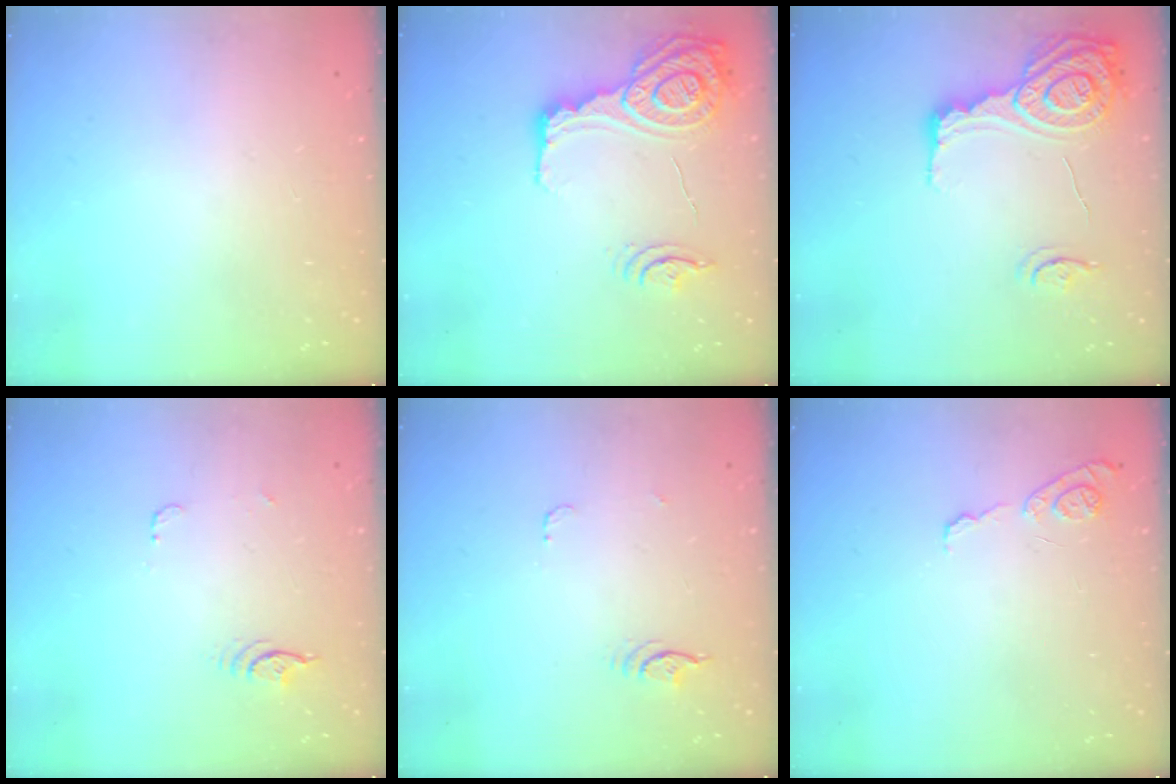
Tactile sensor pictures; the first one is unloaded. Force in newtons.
{"total": 16.0, "press": 15.9, "slide": 1.2}
{"total": 16.9, "press": 16.8, "slide": 1.4}
{"total": 4.4, "press": 4.1, "slide": 1.6}
{"total": 3.8, "press": 3.4, "slide": 1.6}
{"total": 7.6, "press": 7.5, "slide": 0.8}